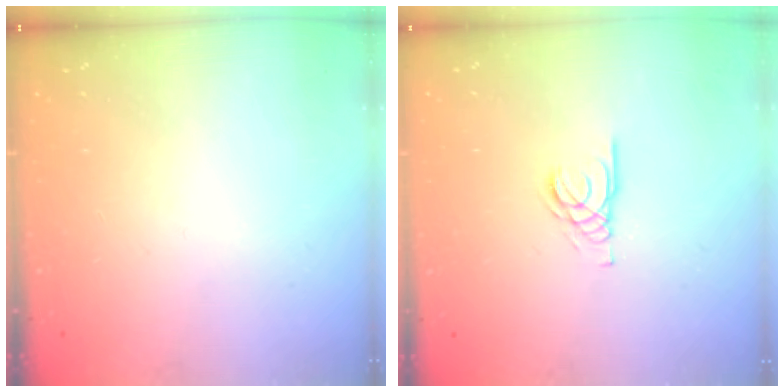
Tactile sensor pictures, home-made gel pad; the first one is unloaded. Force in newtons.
{"total": 2.1, "press": 2.1, "slide": 0.2}